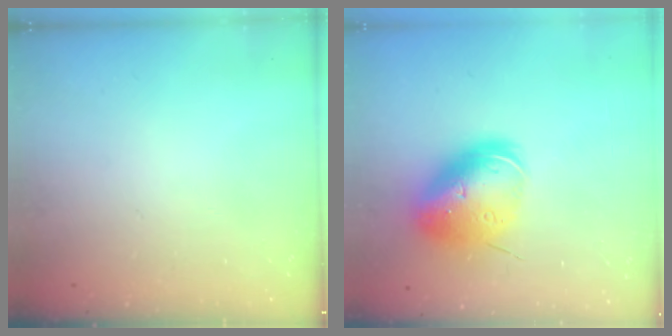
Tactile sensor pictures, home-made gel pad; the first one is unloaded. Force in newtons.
{"total": 18.0, "press": 17.7, "slide": 3.1}